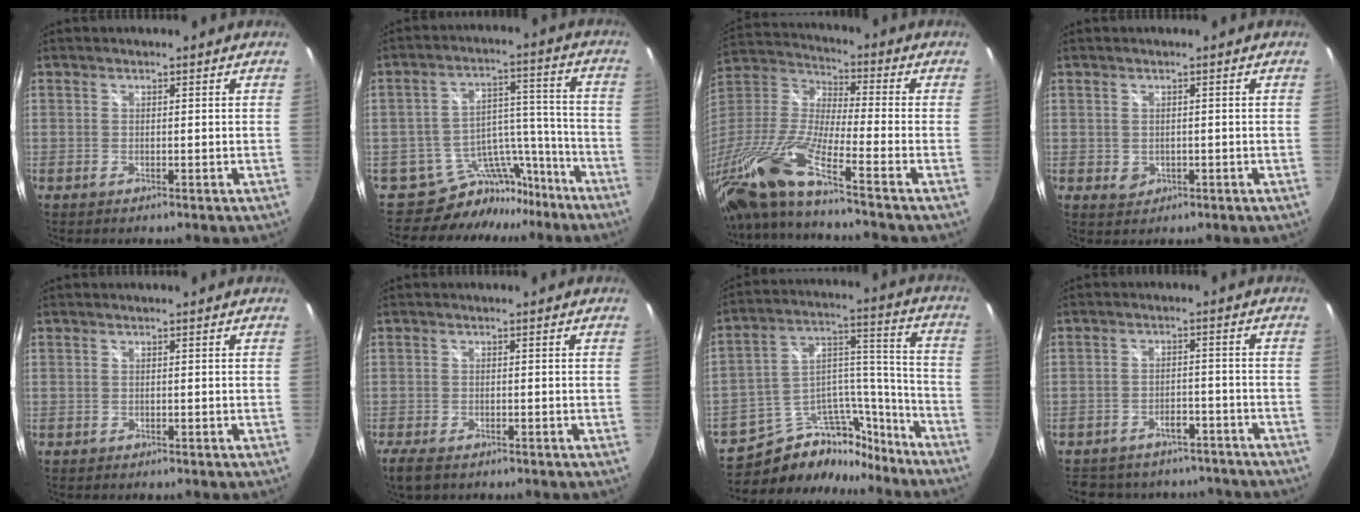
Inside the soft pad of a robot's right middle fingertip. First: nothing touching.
{"total": 11.2, "force": [-9.9, 5.2, 1.2], "torque": [-0.012, 0.066, -0.147]}
{"total": 19.4, "force": [-14.1, -0.3, 13.3], "torque": [-0.252, -0.054, -0.275]}
{"total": 2.1, "force": [-0.4, 1.8, 0.9], "torque": [-0.013, -0.002, -0.005]}
{"total": 0.0}
{"total": 4.6, "force": [-3.3, 1.7, 2.6], "torque": [-0.060, -0.017, -0.060]}
{"total": 21.0, "force": [-16.5, 9.9, 8.4], "torque": [-0.148, 0.069, -0.237]}
{"total": 15.9, "force": [-13.2, 7.1, 5.2], "torque": [-0.118, 0.024, -0.164]}